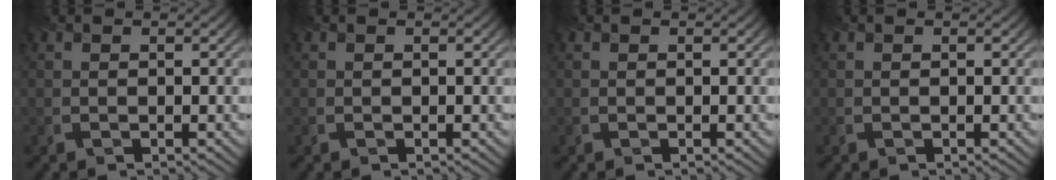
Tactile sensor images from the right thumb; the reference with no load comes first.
{"total": 0.0}
{"total": 0.0}
{"total": 0.0}